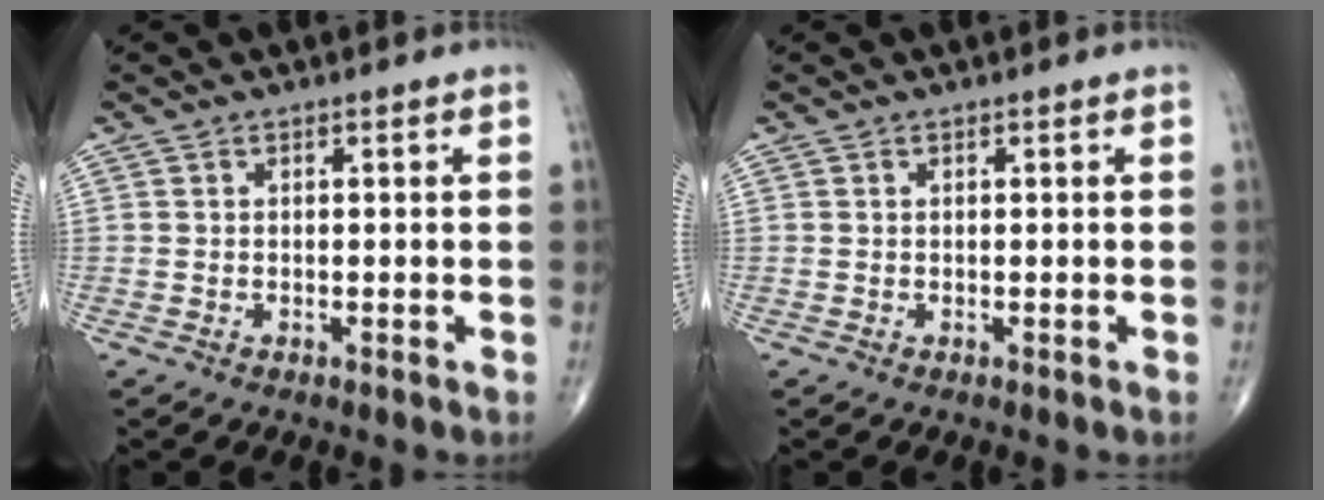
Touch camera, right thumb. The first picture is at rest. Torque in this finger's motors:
{"motor_torque": [-0.10, 0.09, 0.05, 0.05, 0.00]}